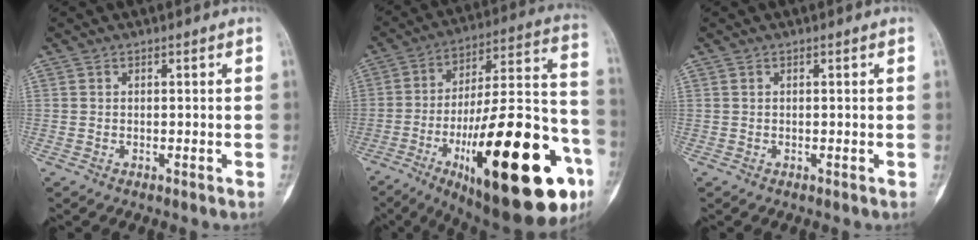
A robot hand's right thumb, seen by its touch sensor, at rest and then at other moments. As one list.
[{"total": 36.1, "force": [-14.6, 11.4, 31.0], "torque": [-0.418, 0.064, -0.213]}, {"total": 0.0}]